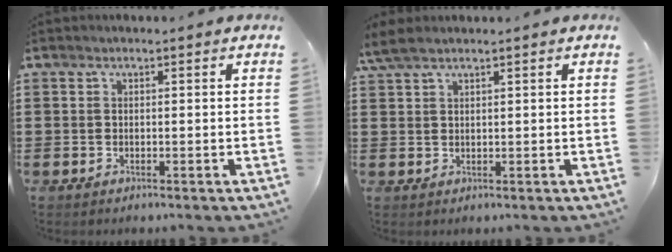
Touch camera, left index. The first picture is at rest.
{"total": 2.5, "force": [1.8, 0.5, 1.7], "torque": [-0.037, 0.001, 0.034]}